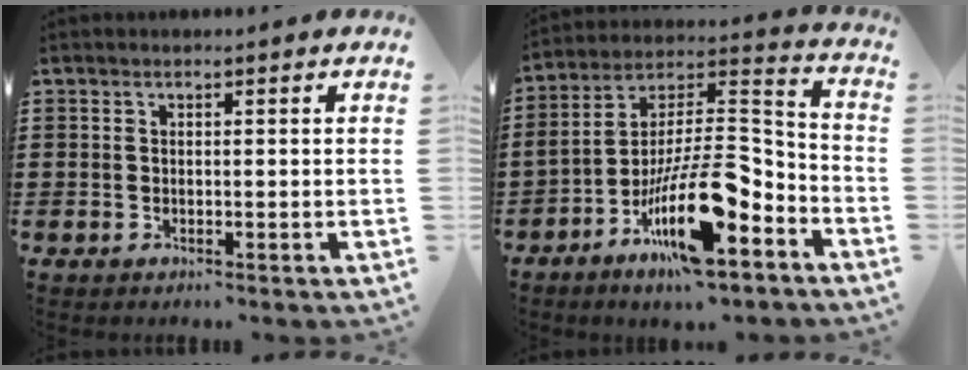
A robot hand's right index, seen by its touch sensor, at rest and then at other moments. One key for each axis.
{"total": 16.0, "fx": -8.2, "fy": 4.5, "fz": 13.0, "tx": -0.254, "ty": 0.010, "tz": -0.148}